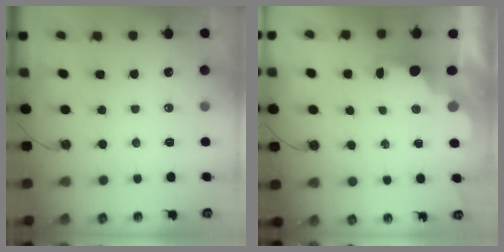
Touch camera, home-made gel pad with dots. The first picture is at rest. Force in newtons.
{"total": 2.2, "press": 2.1, "slide": 0.8}